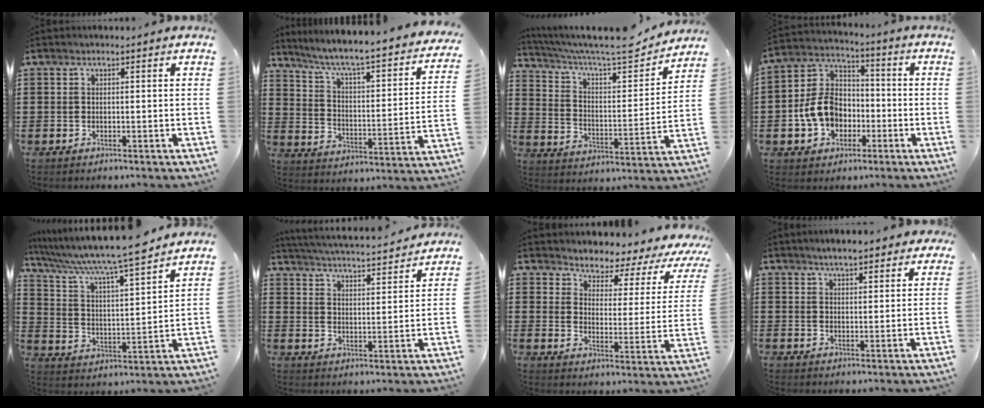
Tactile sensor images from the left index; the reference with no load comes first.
{"total": 4.8, "force": [3.6, 0.1, 3.1], "torque": [-0.080, -0.041, 0.048]}
{"total": 8.3, "force": [7.4, 1.0, 3.8], "torque": [-0.091, -0.054, 0.116]}
{"total": 9.3, "force": [-2.5, 7.4, 5.0], "torque": [-0.141, 0.017, -0.053]}
{"total": 8.8, "force": [7.6, -0.3, 4.3], "torque": [-0.115, -0.053, 0.124]}
{"total": 4.5, "force": [4.3, -0.4, 1.0], "torque": [-0.041, -0.037, 0.069]}
{"total": 3.1, "force": [2.8, 1.1, 0.5], "torque": [-0.028, -0.034, 0.035]}
{"total": 3.8, "force": [3.2, 0.9, 1.7], "torque": [-0.041, 0.003, 0.059]}